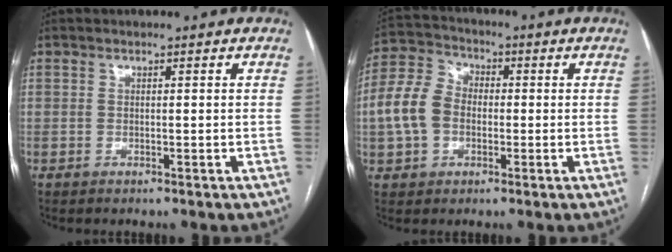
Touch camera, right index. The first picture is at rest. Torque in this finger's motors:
{"motor_torque": [0.42, -0.12, 0.68, 0.12]}